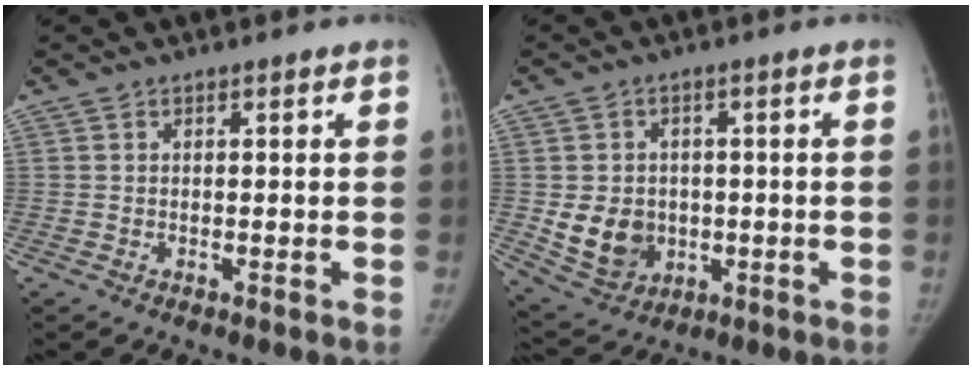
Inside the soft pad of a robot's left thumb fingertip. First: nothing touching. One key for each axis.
{"total": 9.2, "fx": -1.0, "fy": 7.8, "fz": 4.7, "tx": -0.053, "ty": -0.002, "tz": 0.002}